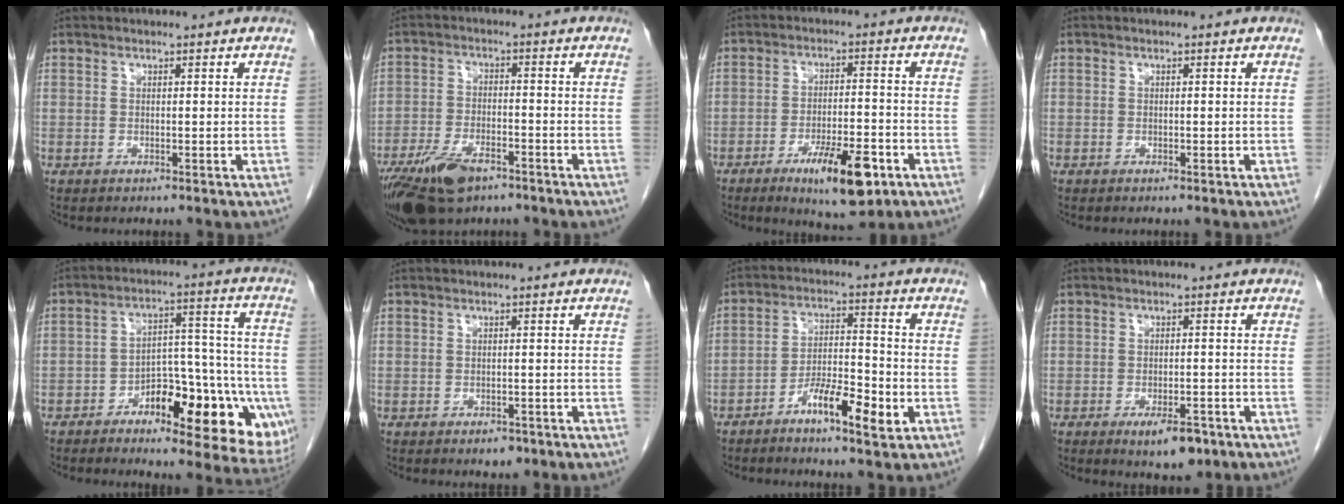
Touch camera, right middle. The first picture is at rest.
{"total": 10.6, "force": [-7.0, 4.3, 6.6], "torque": [-0.127, -0.010, -0.123]}
{"total": 10.3, "force": [-5.4, 2.5, 8.4], "torque": [-0.133, -0.010, -0.079]}
{"total": 0.0}
{"total": 16.7, "force": [-7.2, 6.1, 13.8], "torque": [-0.132, 0.030, -0.091]}
{"total": 1.9, "force": [-1.2, 1.1, 1.0], "torque": [-0.011, 0.002, -0.010]}
{"total": 8.2, "force": [-4.0, 1.8, 6.9], "torque": [-0.120, 0.006, -0.068]}
{"total": 5.2, "force": [-3.0, 2.1, 3.7], "torque": [-0.051, -0.002, -0.037]}